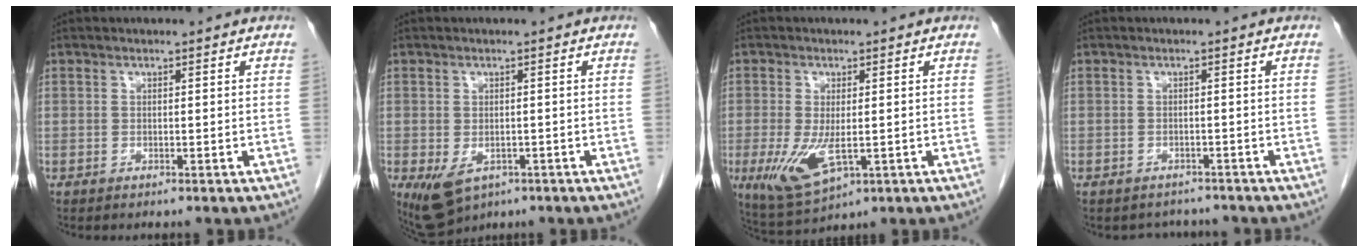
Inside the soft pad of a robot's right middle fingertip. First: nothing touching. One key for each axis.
{"total": 5.6, "fx": -2.5, "fy": 3.6, "fz": 3.6, "tx": -0.066, "ty": -0.008, "tz": -0.027}
{"total": 7.6, "fx": -1.8, "fy": 3.0, "fz": 6.8, "tx": -0.137, "ty": -0.023, "tz": -0.018}
{"total": 3.1, "fx": -2.8, "fy": 1.3, "fz": -0.2, "tx": -0.001, "ty": 0.004, "tz": -0.040}